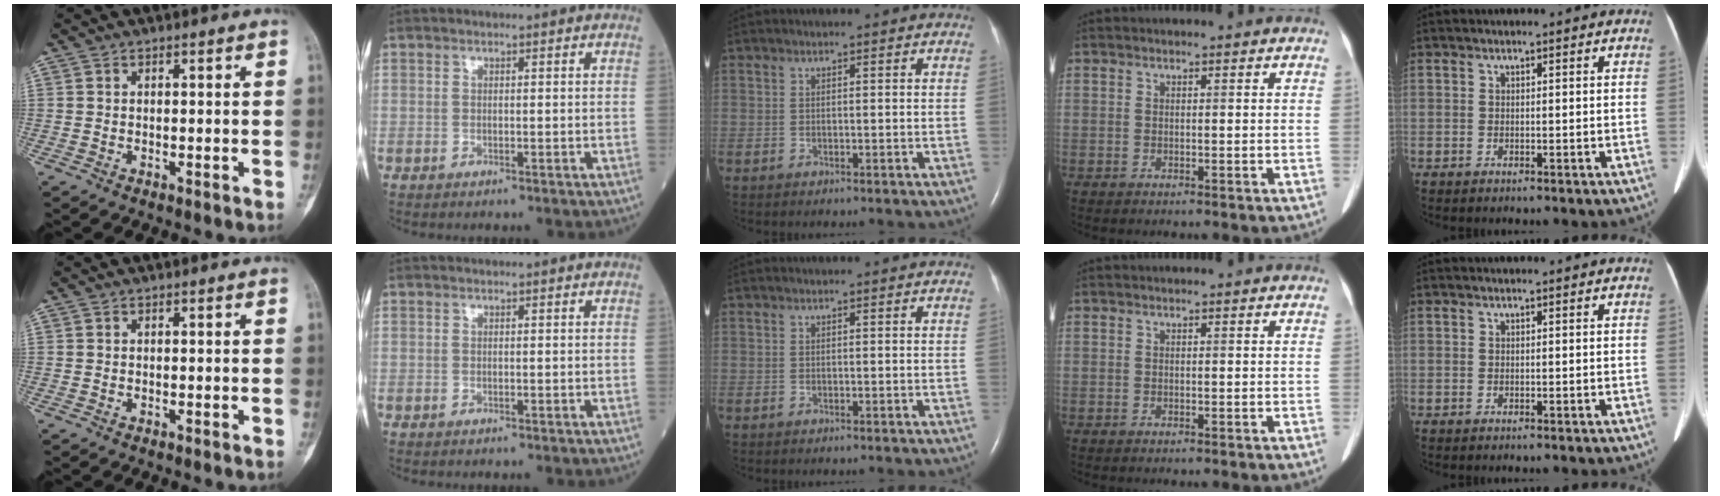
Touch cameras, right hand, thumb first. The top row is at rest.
{}